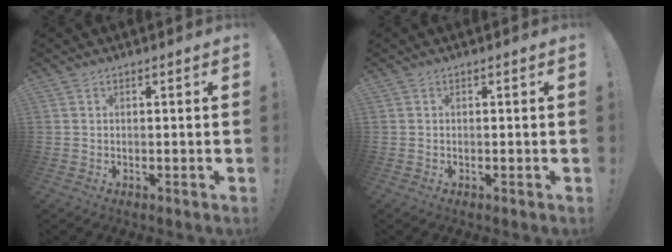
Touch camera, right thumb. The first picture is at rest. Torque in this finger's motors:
{"motor_torque": [-0.06, -0.09, 0.16, -0.08, -0.04]}